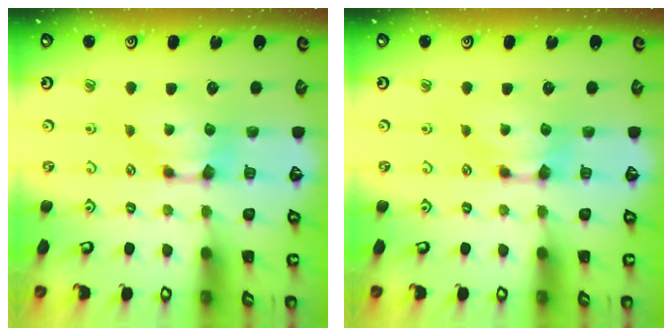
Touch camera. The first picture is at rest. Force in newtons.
{"total": 0.0}